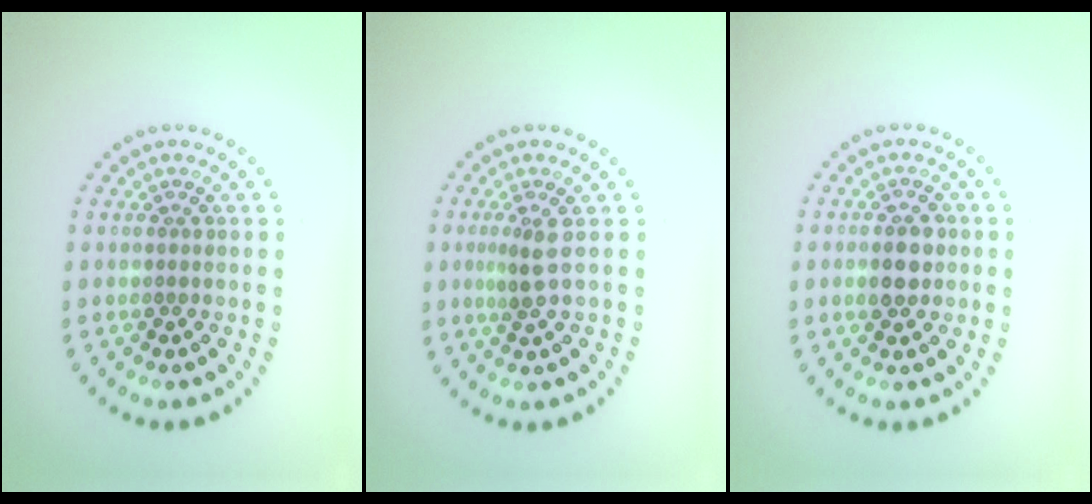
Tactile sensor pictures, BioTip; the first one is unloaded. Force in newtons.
{"total": 1.7, "press": 1.3, "slide": 1.2}
{"total": 2.8, "press": 2.8, "slide": 0.1}